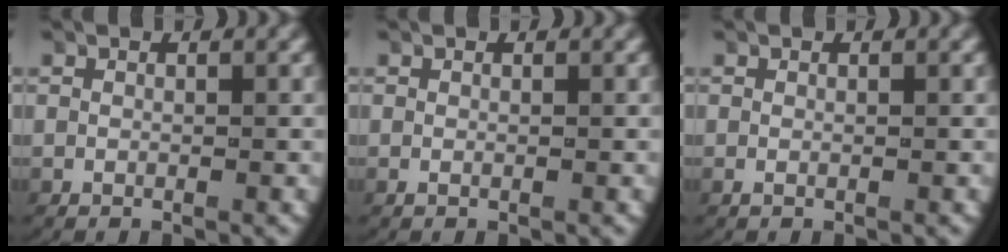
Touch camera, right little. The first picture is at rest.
{"total": 0.0}
{"total": 0.0}